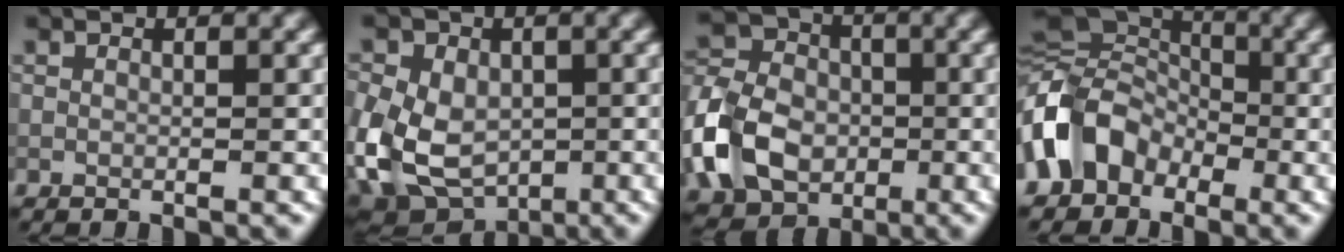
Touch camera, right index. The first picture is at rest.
{"total": 10.8, "force": [-2.4, 7.8, 7.1], "torque": [-0.143, -0.015, -0.043]}
{"total": 10.3, "force": [-3.1, 7.6, 6.2], "torque": [-0.143, 0.003, -0.080]}
{"total": 8.3, "force": [-3.2, 6.1, 4.7], "torque": [-0.090, 0.008, -0.077]}